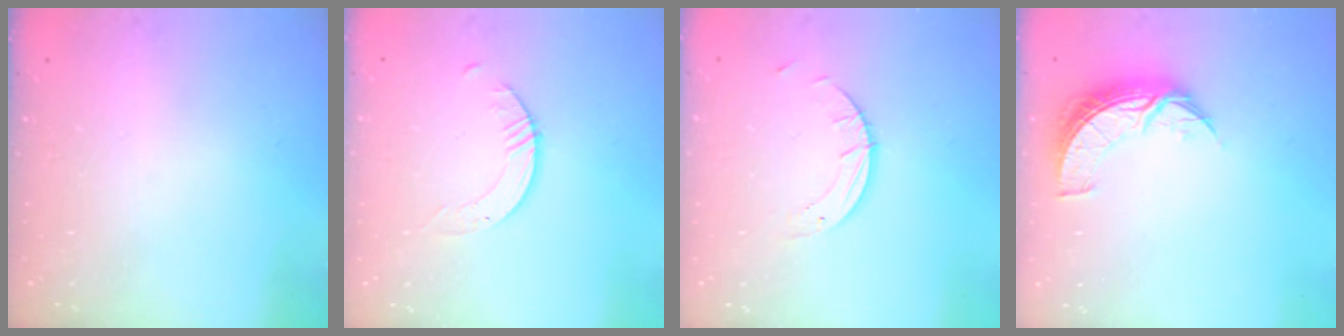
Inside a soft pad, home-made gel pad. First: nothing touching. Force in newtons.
{"total": 1.7, "press": 1.7, "slide": 0.2}
{"total": 4.3, "press": 4.3, "slide": 0.3}
{"total": 8.5, "press": 8.5, "slide": 0.5}